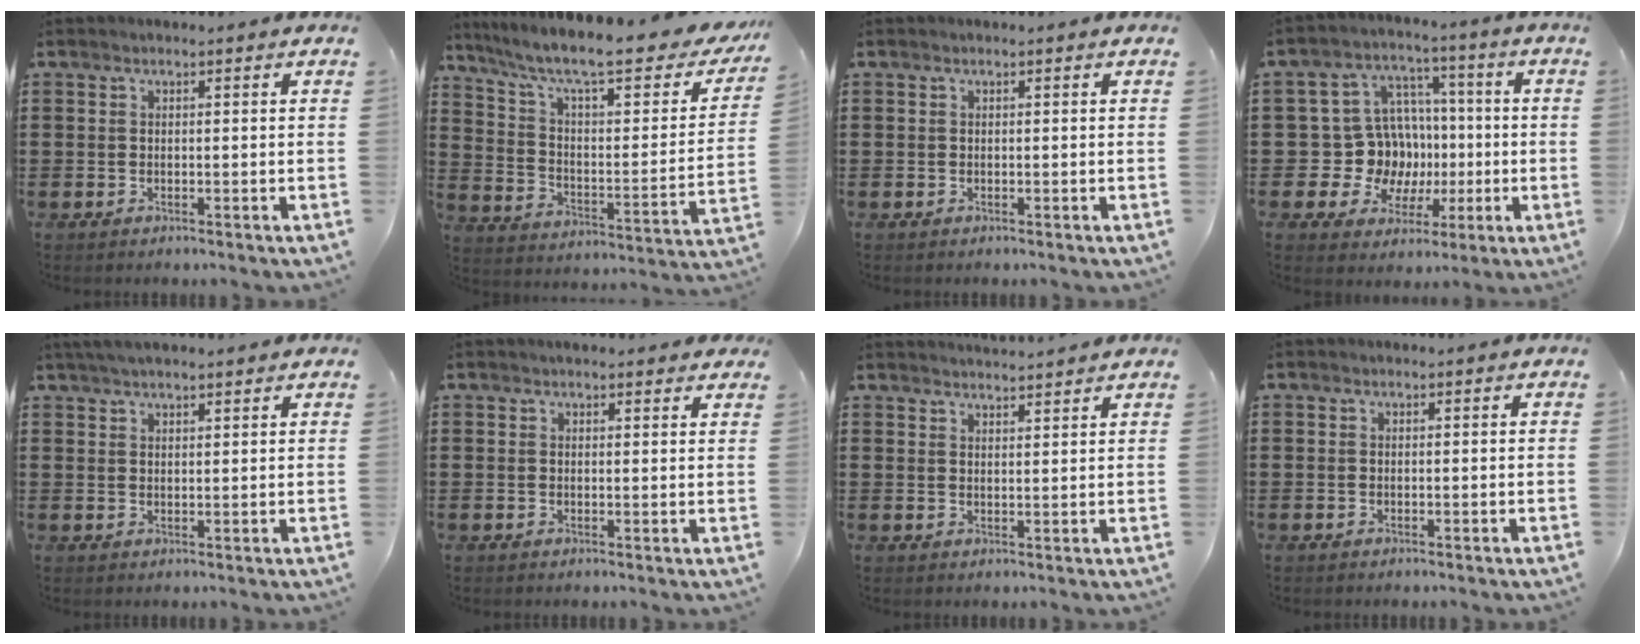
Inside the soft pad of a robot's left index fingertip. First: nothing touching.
{"total": 10.5, "force": [7.5, 1.7, 7.1], "torque": [-0.146, -0.053, 0.119]}
{"total": 0.0}
{"total": 11.4, "force": [-0.4, 10.9, 3.3], "torque": [-0.105, -0.004, 0.005]}
{"total": 2.7, "force": [2.4, 0.3, 1.2], "torque": [-0.029, 0.002, 0.046]}
{"total": 1.6, "force": [1.5, 0.3, 0.4], "torque": [-0.010, 0.005, 0.030]}
{"total": 2.6, "force": [2.5, -0.3, 0.0], "torque": [-0.007, -0.007, 0.049]}
{"total": 0.0}